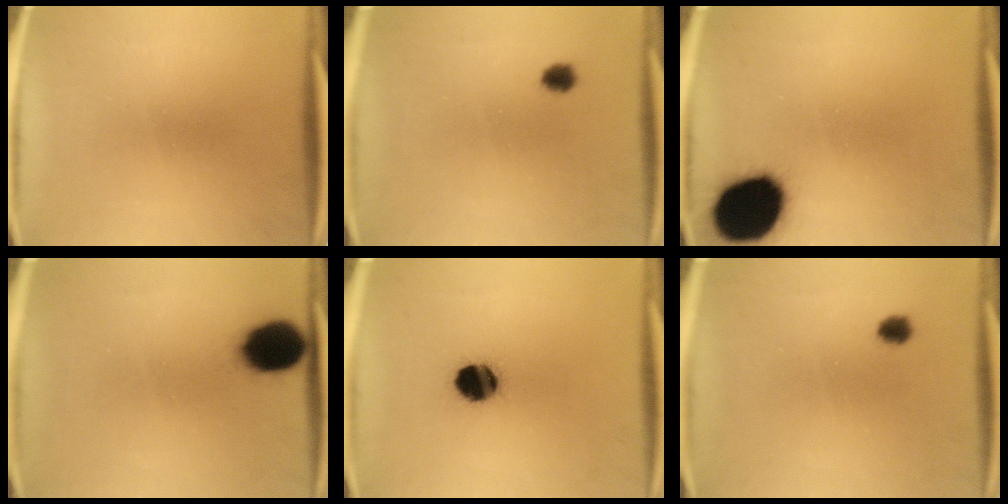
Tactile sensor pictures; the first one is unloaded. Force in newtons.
{"total": 2.1}
{"total": 19.9}
{"total": 10.7}
{"total": 9.4}
{"total": 2.1}